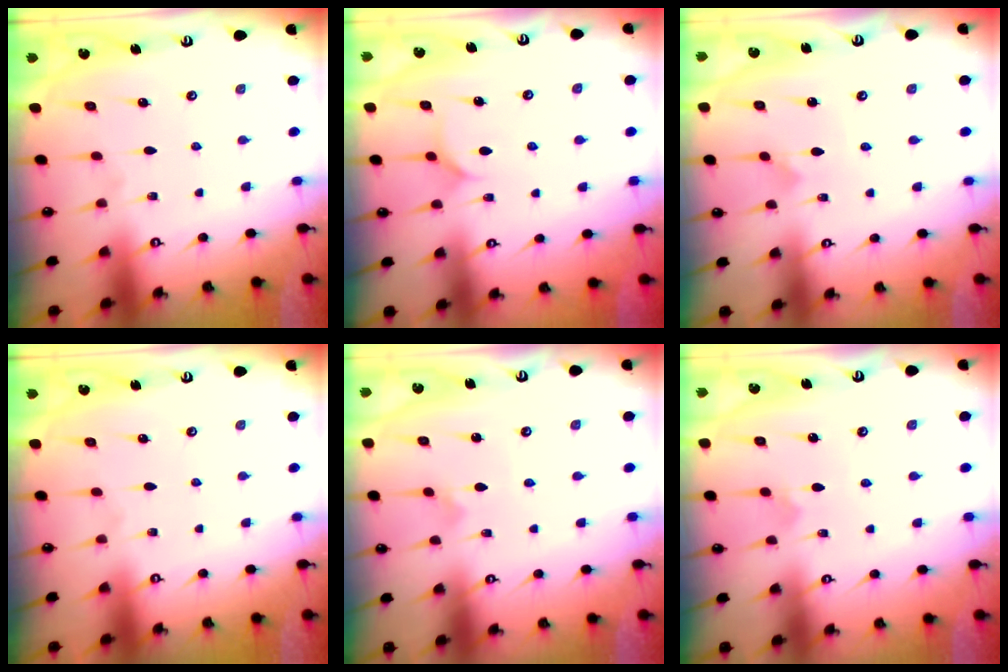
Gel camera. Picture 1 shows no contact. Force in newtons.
{"total": 5.9, "press": 5.8, "slide": 0.6}
{"total": 1.9, "press": 1.9, "slide": 0.2}
{"total": 0.0}
{"total": 2.0, "press": 2.0, "slide": 0.3}
{"total": 2.7, "press": 2.7, "slide": 0.3}